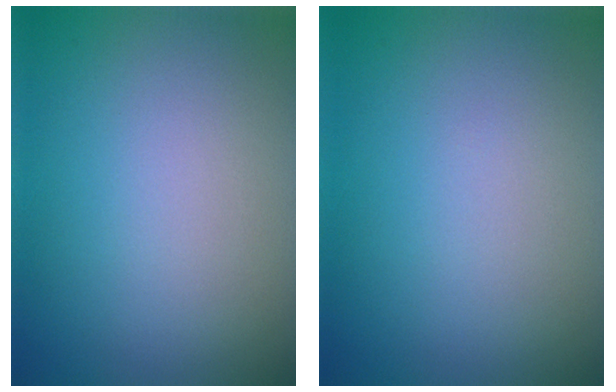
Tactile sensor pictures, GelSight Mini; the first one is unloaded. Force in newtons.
{"total": 0.0}